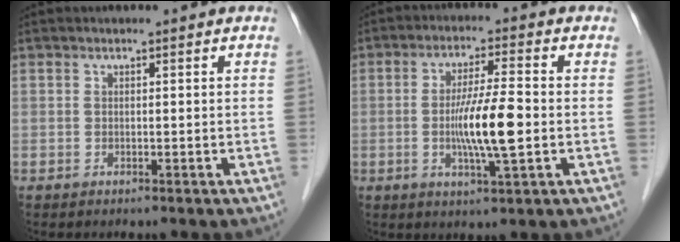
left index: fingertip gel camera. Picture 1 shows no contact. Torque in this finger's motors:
{"motor_torque": [1.30, 0.84, 0.28, 0.10]}